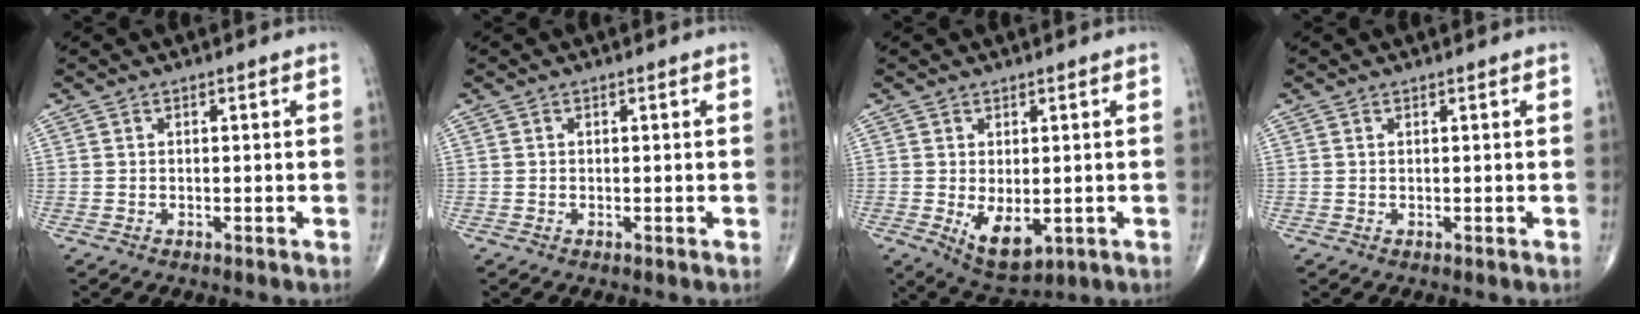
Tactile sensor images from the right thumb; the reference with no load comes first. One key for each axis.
{"total": 0.0}
{"total": 7.0, "fx": -1.2, "fy": 3.8, "fz": 5.8, "tx": -0.081, "ty": -0.014, "tz": -0.004}
{"total": 0.0}